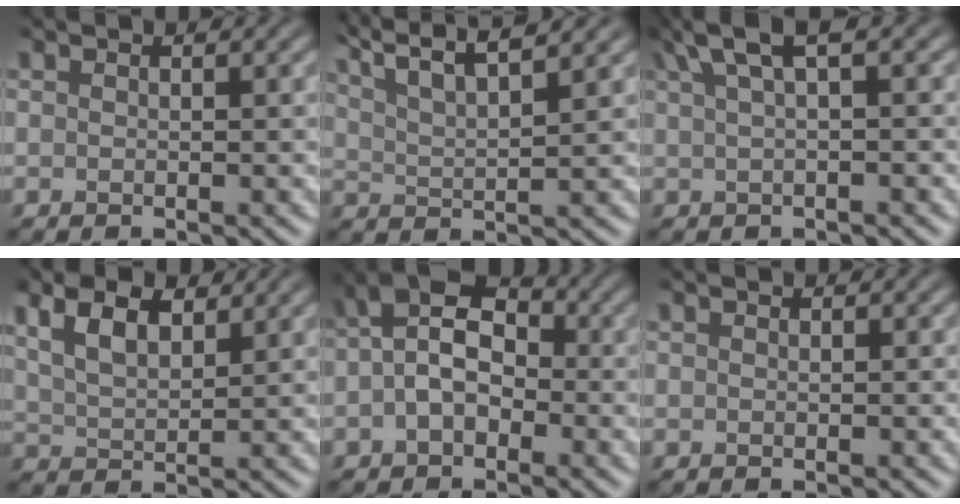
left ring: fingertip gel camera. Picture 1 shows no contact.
{"total": 6.9, "force": [5.6, 1.2, 3.9], "torque": [-0.054, 0.028, 0.062]}
{"total": 3.1, "force": [1.8, 0.2, 2.5], "torque": [-0.045, 0.012, 0.034]}
{"total": 4.2, "force": [2.5, 1.8, 2.9], "torque": [-0.065, 0.004, 0.049]}
{"total": 5.4, "force": [-0.3, 3.6, 4.1], "torque": [-0.073, 0.015, -0.018]}
{"total": 0.0}